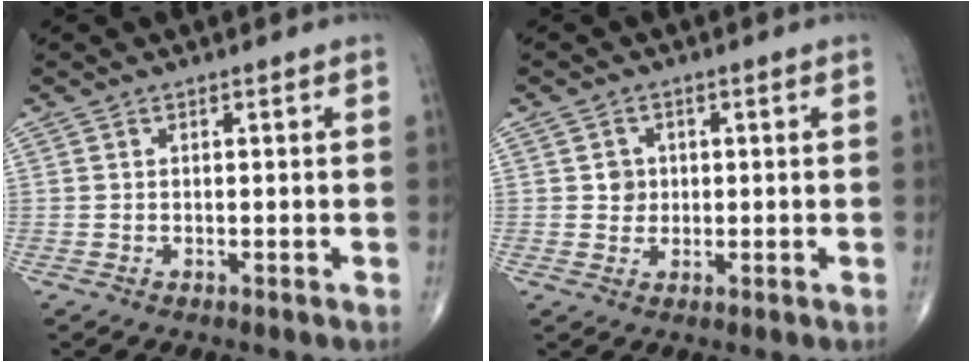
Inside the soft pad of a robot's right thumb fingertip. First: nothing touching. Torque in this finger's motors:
{"motor_torque": [-0.19, -0.41, 0.28, 0.15, 0.10]}